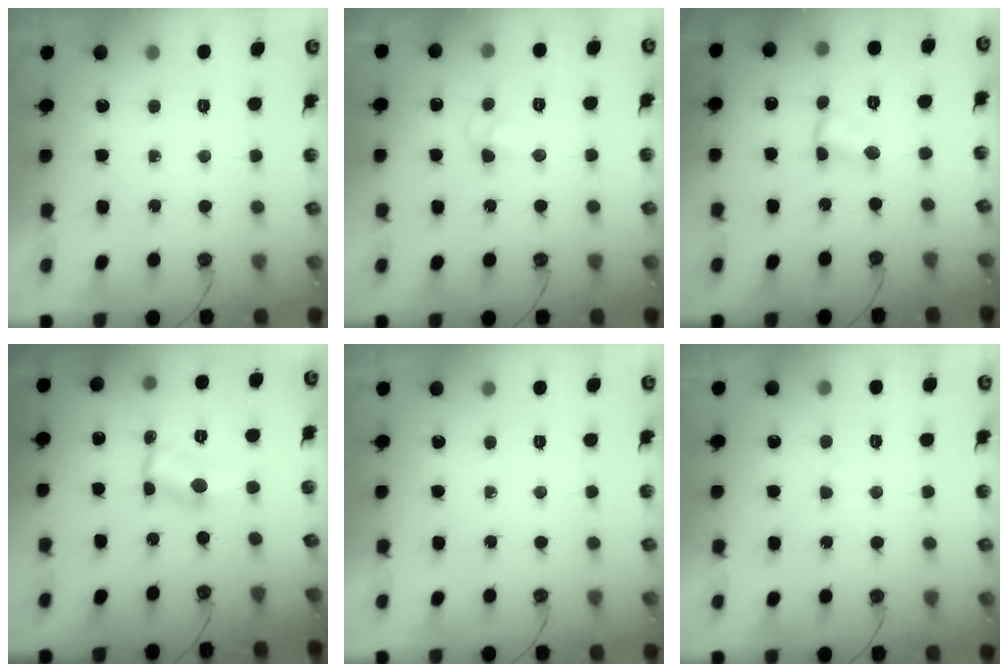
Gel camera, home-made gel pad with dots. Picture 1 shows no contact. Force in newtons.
{"total": 5.4, "press": 5.3, "slide": 0.8}
{"total": 2.3, "press": 2.3, "slide": 0.1}
{"total": 1.0, "press": 0.8, "slide": 0.5}
{"total": 0.0}
{"total": 3.8, "press": 1.6, "slide": 3.4}